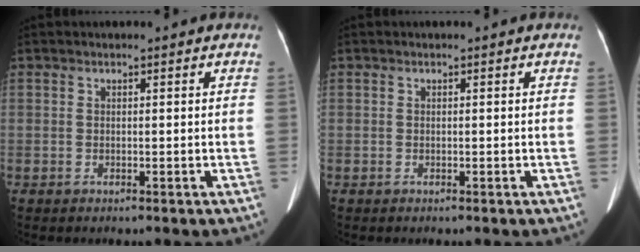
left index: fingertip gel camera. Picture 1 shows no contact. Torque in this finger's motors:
{"motor_torque": [0.00, 0.00, 0.00, 0.00]}